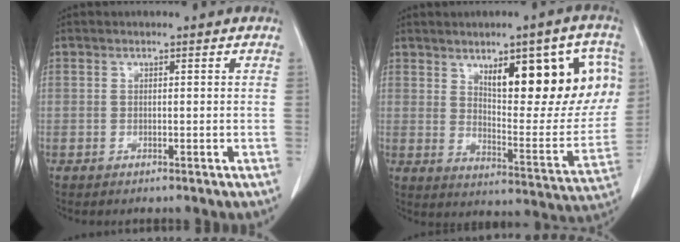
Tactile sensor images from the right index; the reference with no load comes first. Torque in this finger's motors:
{"motor_torque": [1.12, 0.97, 0.38, 0.13]}